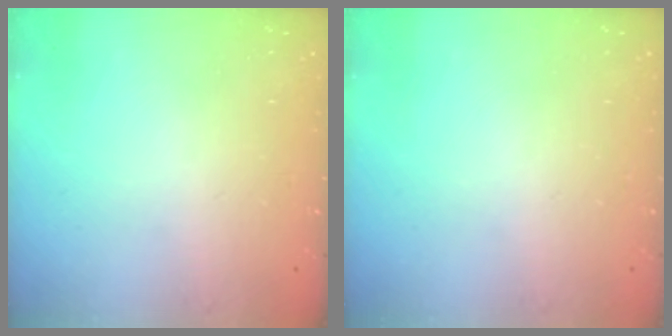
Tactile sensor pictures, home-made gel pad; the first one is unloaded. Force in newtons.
{"total": 0.0}